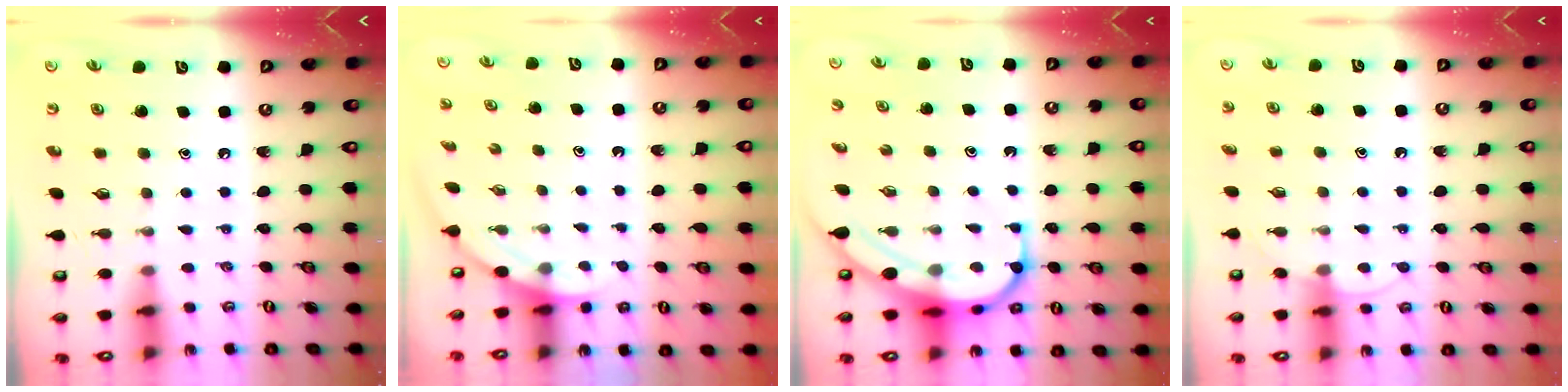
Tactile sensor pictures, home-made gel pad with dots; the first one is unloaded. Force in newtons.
{"total": 2.2, "press": 2.2, "slide": 0.0}
{"total": 8.1, "press": 8.0, "slide": 0.6}
{"total": 6.1, "press": 6.1, "slide": 0.6}